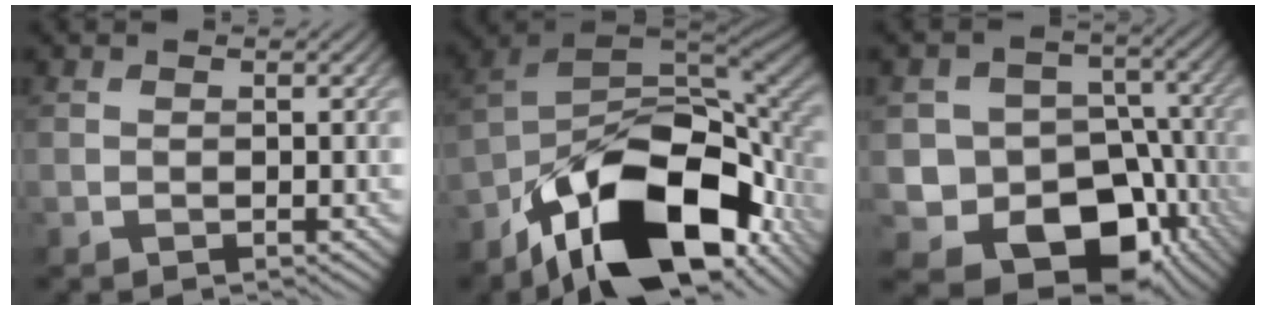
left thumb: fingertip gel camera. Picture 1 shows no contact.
{"total": 19.3, "force": [-10.2, 9.8, 13.1], "torque": [-0.228, -0.037, -0.164]}
{"total": 14.3, "force": [-6.1, 10.8, 7.0], "torque": [-0.121, -0.031, -0.098]}